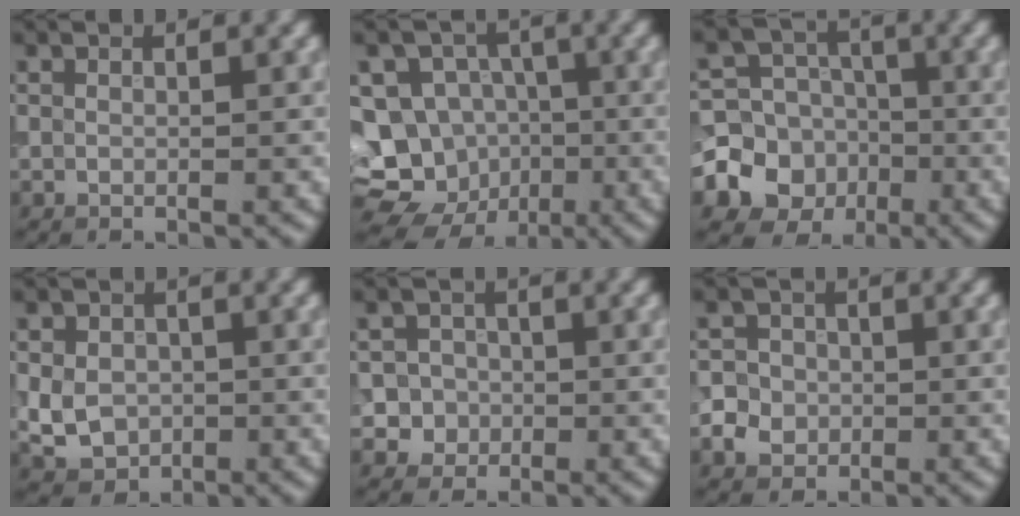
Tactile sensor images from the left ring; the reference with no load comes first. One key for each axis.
{"total": 15.8, "fx": -4.8, "fy": 14.3, "fz": 4.7, "tx": -0.115, "ty": -0.012, "tz": -0.075}
{"total": 11.2, "fx": -3.6, "fy": 10.3, "fz": 2.5, "tx": -0.056, "ty": -0.026, "tz": -0.079}
{"total": 4.0, "fx": -0.6, "fy": 3.3, "fz": 2.2, "tx": -0.046, "ty": -0.004, "tz": -0.013}
{"total": 3.6, "fx": -0.7, "fy": 3.5, "fz": 0.6, "tx": 0.022, "ty": 0.015, "tz": -0.028}
{"total": 3.9, "fx": -1.0, "fy": 3.6, "fz": 1.1, "tx": 0.005, "ty": 0.005, "tz": -0.034}